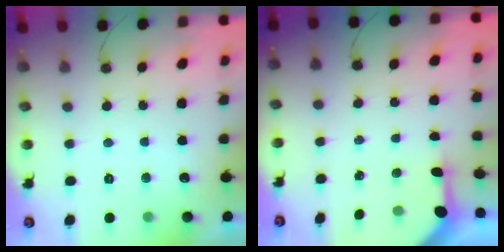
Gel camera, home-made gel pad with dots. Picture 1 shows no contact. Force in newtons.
{"total": 3.1, "press": 3.1, "slide": 0.2}